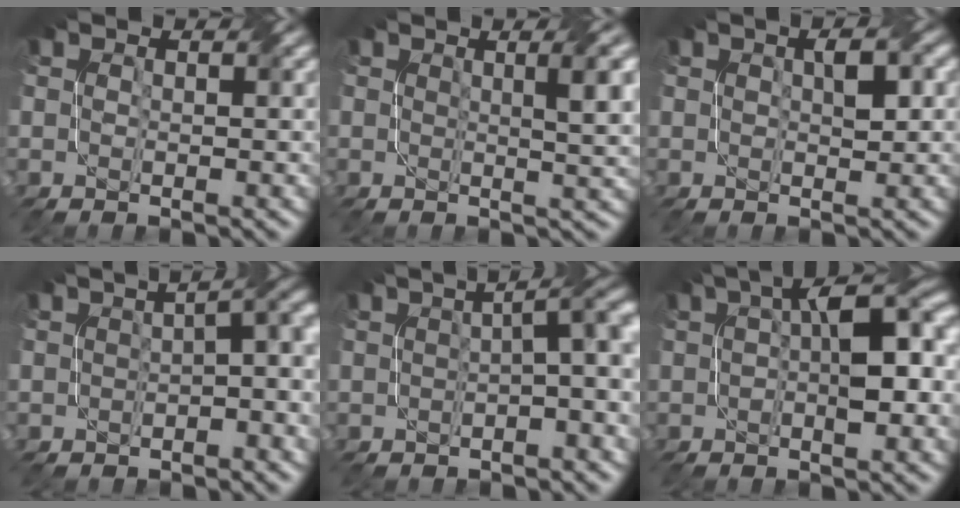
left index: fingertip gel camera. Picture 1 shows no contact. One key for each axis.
{"total": 3.9, "fx": 1.0, "fy": 1.0, "fz": 3.6, "tx": -0.033, "ty": 0.010, "tz": 0.015}
{"total": 1.8, "fx": 0.4, "fy": 0.7, "fz": 1.7, "tx": -0.027, "ty": 0.008, "tz": 0.011}
{"total": 6.4, "fx": -0.2, "fy": 2.7, "fz": 5.8, "tx": -0.021, "ty": 0.024, "tz": -0.006}
{"total": 6.0, "fx": 0.3, "fy": 2.0, "fz": 5.7, "tx": -0.031, "ty": 0.029, "tz": 0.001}
{"total": 7.8, "fx": 0.9, "fy": 2.6, "fz": 7.3, "tx": -0.105, "ty": 0.021, "tz": 0.011}